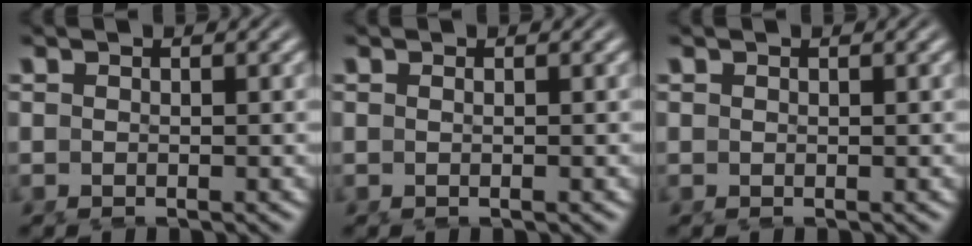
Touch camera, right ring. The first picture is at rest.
{"total": 0.8, "force": [-0.2, -0.7, 0.3], "torque": [-0.004, -0.005, 0.001]}
{"total": 0.0}